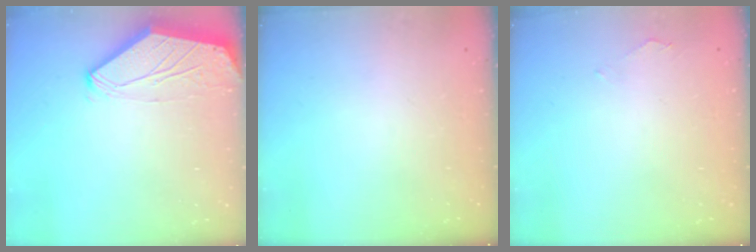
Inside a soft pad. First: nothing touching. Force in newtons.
{"total": 0.0}
{"total": 1.0, "press": 1.0, "slide": 0.2}